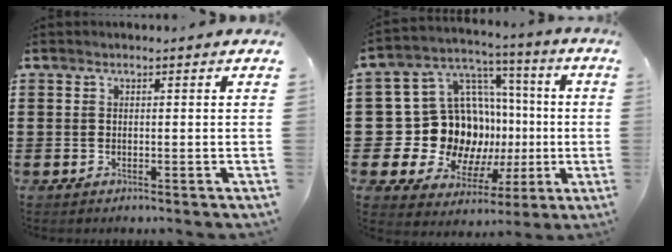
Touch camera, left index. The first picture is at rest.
{"total": 15.0, "force": [-0.7, 14.0, 5.5], "torque": [-0.141, -0.023, 0.015]}